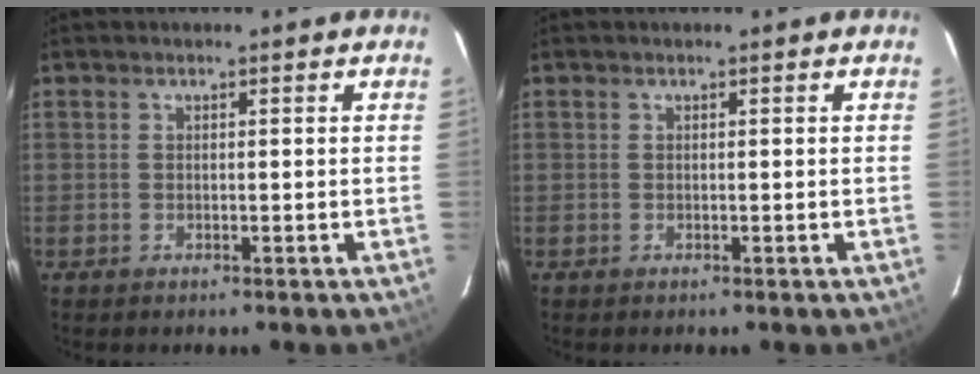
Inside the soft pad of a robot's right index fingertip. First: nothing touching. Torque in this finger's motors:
{"motor_torque": [0.00, 0.00, 0.00, 0.00]}